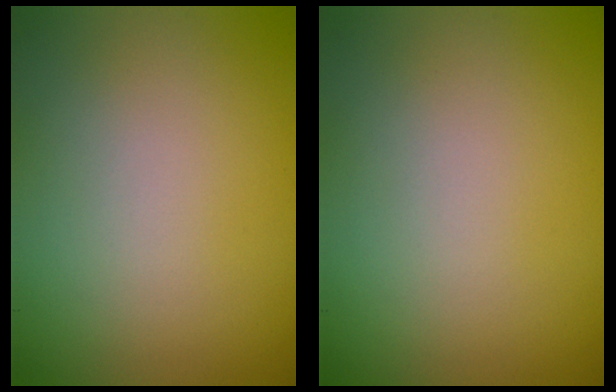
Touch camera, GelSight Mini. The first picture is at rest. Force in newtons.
{"total": 0.0}